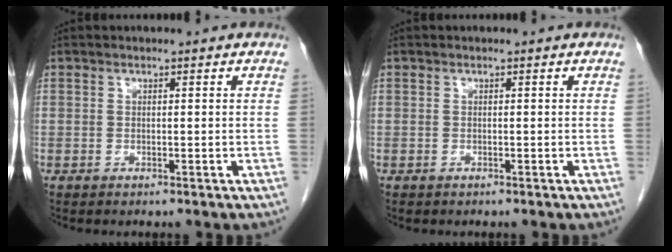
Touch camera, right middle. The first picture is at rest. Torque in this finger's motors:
{"motor_torque": [0.39, 0.15, -0.06, 0.01]}